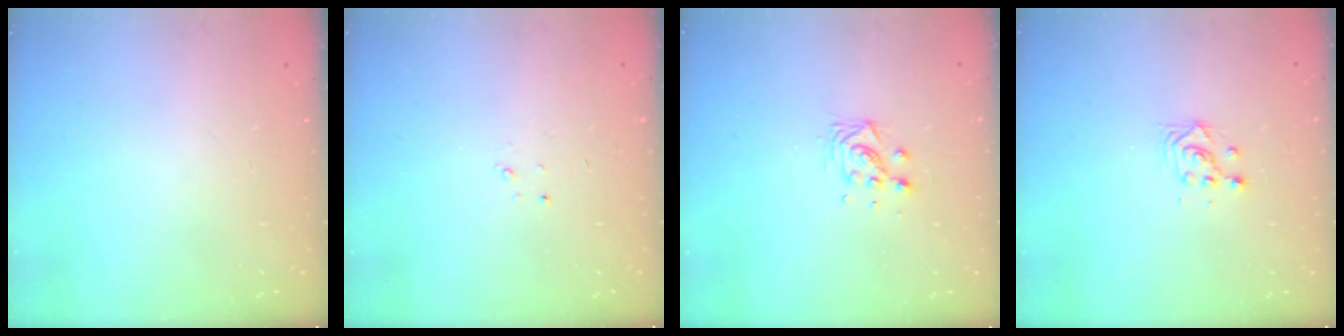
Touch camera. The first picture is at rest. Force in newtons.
{"total": 1.5, "press": 1.5, "slide": 0.2}
{"total": 6.1, "press": 6.1, "slide": 0.5}
{"total": 2.8, "press": 2.8, "slide": 0.2}